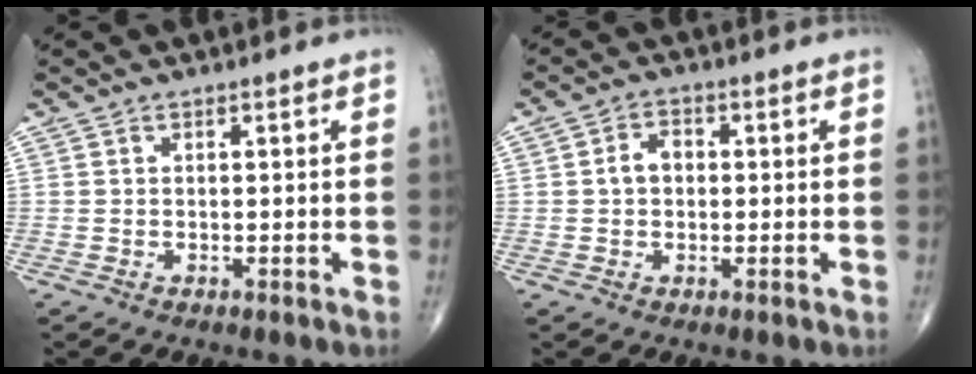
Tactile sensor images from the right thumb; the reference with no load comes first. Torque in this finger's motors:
{"motor_torque": [-0.22, 0.21, 0.10, -0.01, 0.03]}